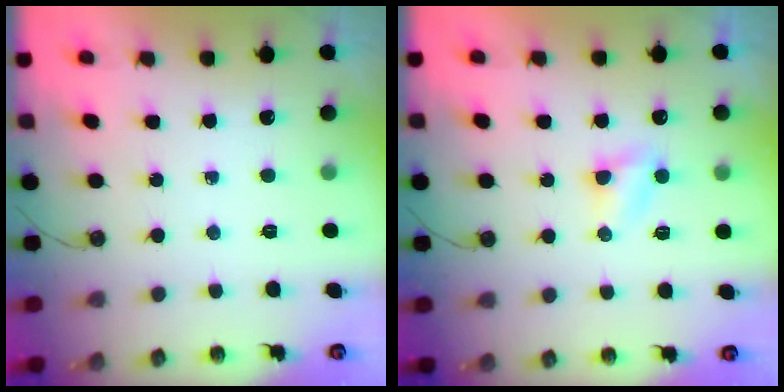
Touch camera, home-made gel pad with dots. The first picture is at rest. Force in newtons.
{"total": 4.8, "press": 4.7, "slide": 0.3}